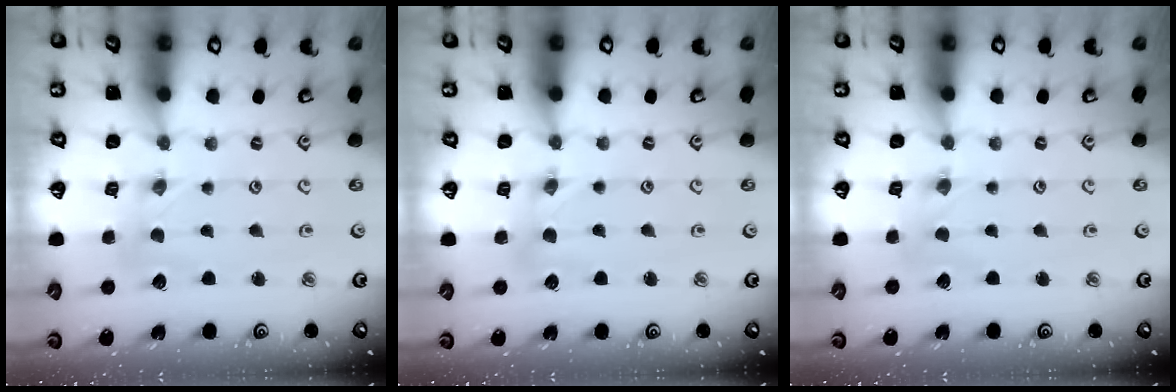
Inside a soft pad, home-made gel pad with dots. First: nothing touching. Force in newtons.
{"total": 2.9, "press": 2.9, "slide": 0.3}
{"total": 0.0}